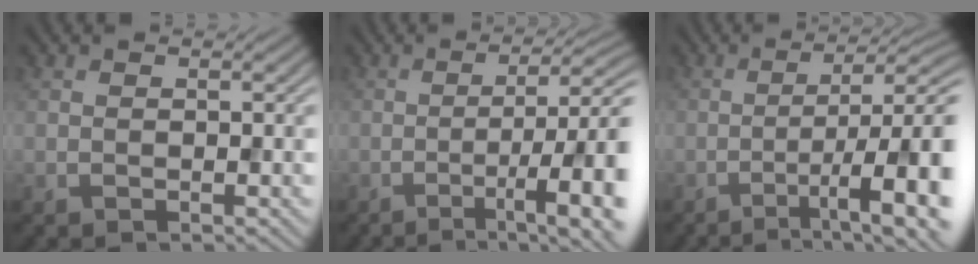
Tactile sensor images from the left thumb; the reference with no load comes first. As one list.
[{"total": 10.9, "force": [-3.2, 2.4, 10.2], "torque": [-0.131, 0.009, -0.043]}, {"total": 12.0, "force": [-4.0, 2.7, 11.0], "torque": [-0.147, 0.000, -0.051]}]